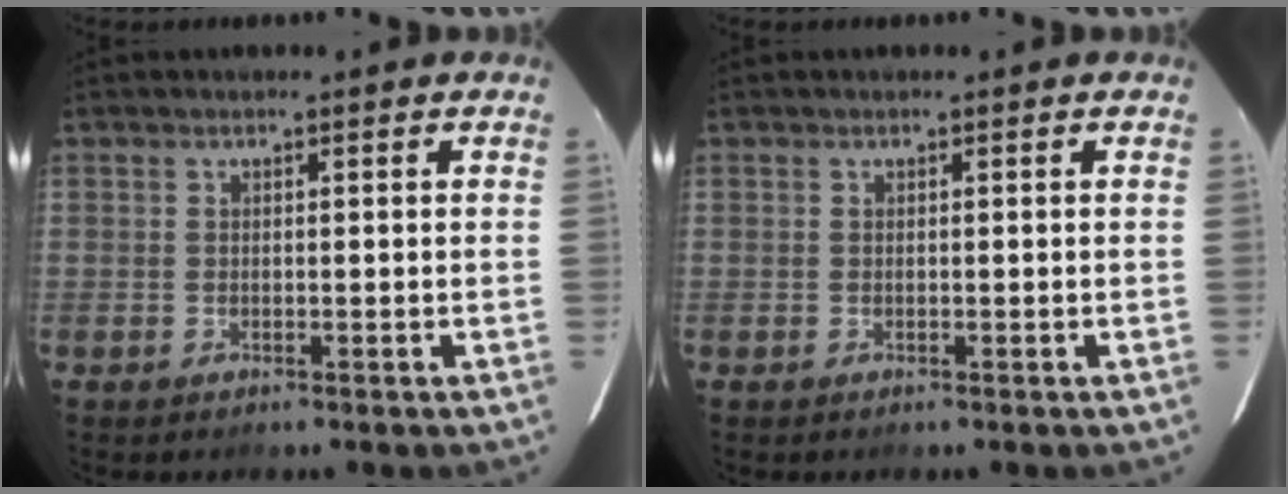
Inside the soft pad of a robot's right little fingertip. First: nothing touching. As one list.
[{"total": 0.0}]